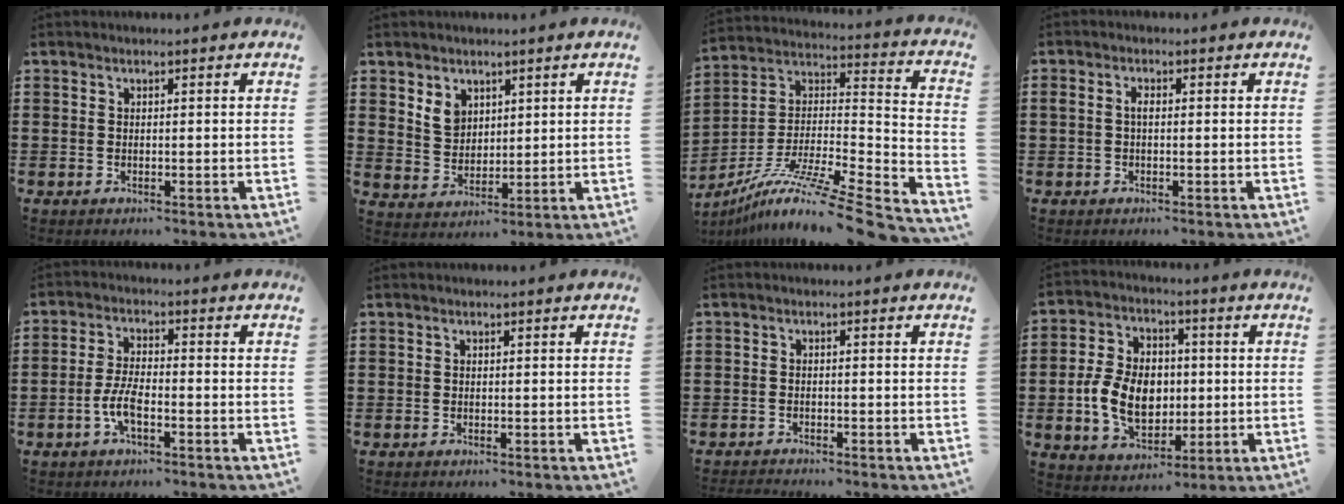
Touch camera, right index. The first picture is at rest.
{"total": 4.6, "force": [2.5, 3.4, 1.6], "torque": [-0.047, 0.012, 0.048]}
{"total": 11.0, "force": [-8.5, 0.2, 7.0], "torque": [-0.116, -0.006, -0.158]}
{"total": 1.5, "force": [-0.1, 0.7, 1.3], "torque": [-0.026, 0.002, -0.003]}
{"total": 4.9, "force": [-1.9, 1.5, 4.3], "torque": [-0.101, -0.005, -0.042]}
{"total": 0.0}
{"total": 1.1, "force": [-1.1, 0.3, -0.1], "torque": [-0.002, 0.002, -0.023]}
{"total": 9.9, "force": [-0.8, 7.4, 6.6], "torque": [-0.138, 0.009, -0.016]}